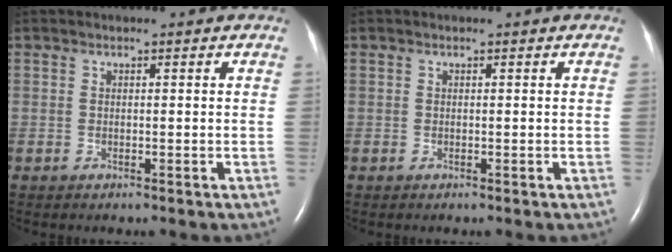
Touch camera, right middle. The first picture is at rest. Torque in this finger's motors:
{"motor_torque": [0.00, 0.00, 0.00, 0.00]}